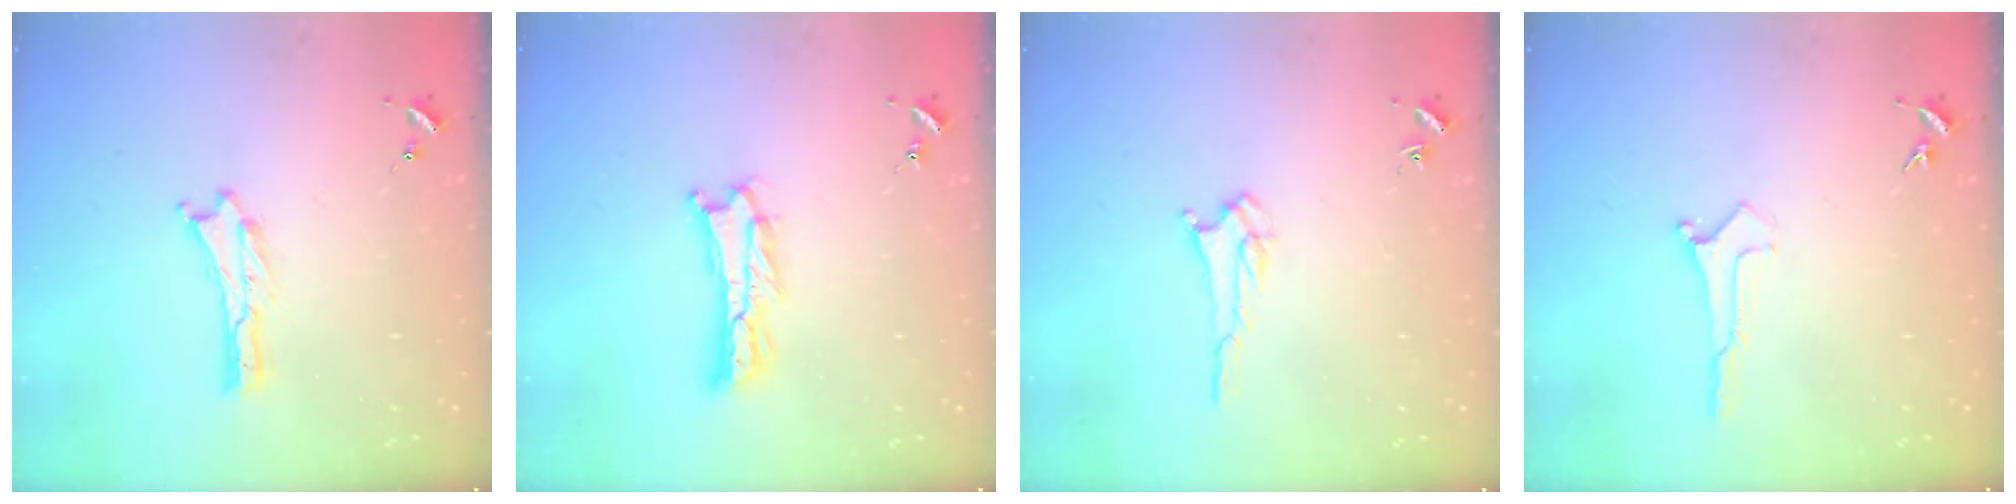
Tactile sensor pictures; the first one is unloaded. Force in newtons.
{"total": 3.0, "press": 2.9, "slide": 0.4}
{"total": 2.6, "press": 2.6, "slide": 0.4}
{"total": 0.0}